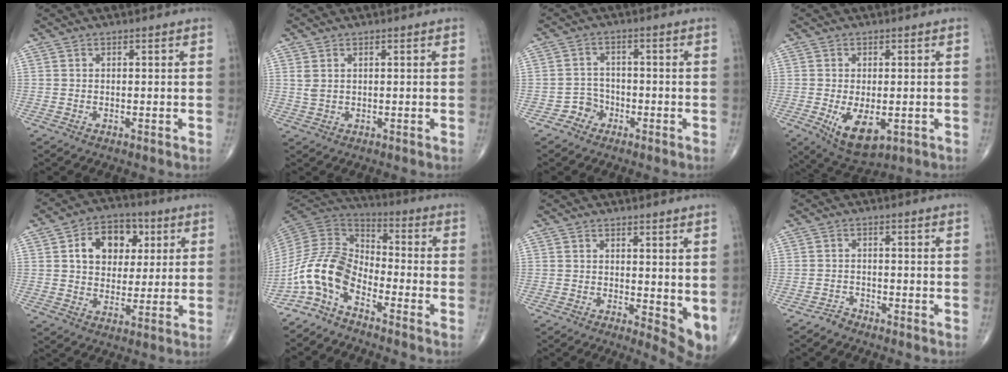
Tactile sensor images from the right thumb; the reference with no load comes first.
{"total": 1.8, "force": [0.7, 1.0, 1.3], "torque": [-0.033, 0.010, 0.022]}
{"total": 3.4, "force": [-2.1, 2.7, 0.1], "torque": [0.020, 0.017, -0.045]}
{"total": 8.5, "force": [-2.2, 4.4, 6.9], "torque": [-0.111, -0.017, -0.023]}
{"total": 12.0, "force": [3.4, 8.9, 7.4], "torque": [-0.071, 0.001, 0.051]}
{"total": 10.5, "force": [-6.4, 5.1, 6.6], "torque": [-0.132, 0.068, -0.146]}
{"total": 6.3, "force": [0.8, 2.7, 5.6], "torque": [-0.065, -0.017, 0.016]}
{"total": 1.7, "force": [-1.6, 0.6, -0.2], "torque": [0.010, 0.000, -0.034]}